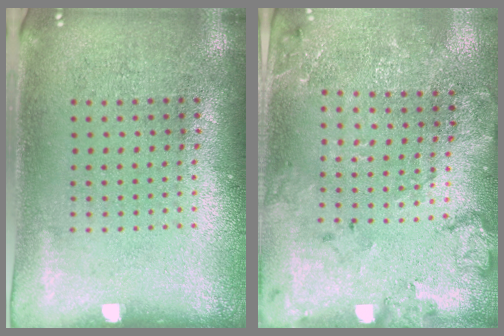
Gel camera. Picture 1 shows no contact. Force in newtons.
{"total": 1.8, "press": 1.7, "slide": 0.7}